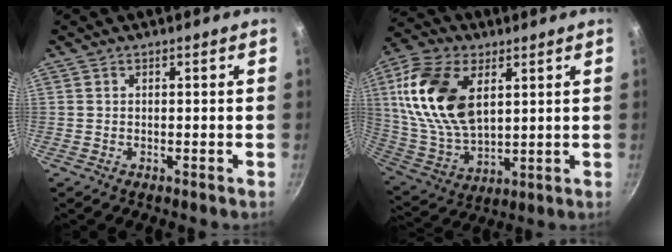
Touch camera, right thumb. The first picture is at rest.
{"total": 19.5, "force": [5.7, 11.5, 14.7], "torque": [-0.272, -0.014, 0.118]}